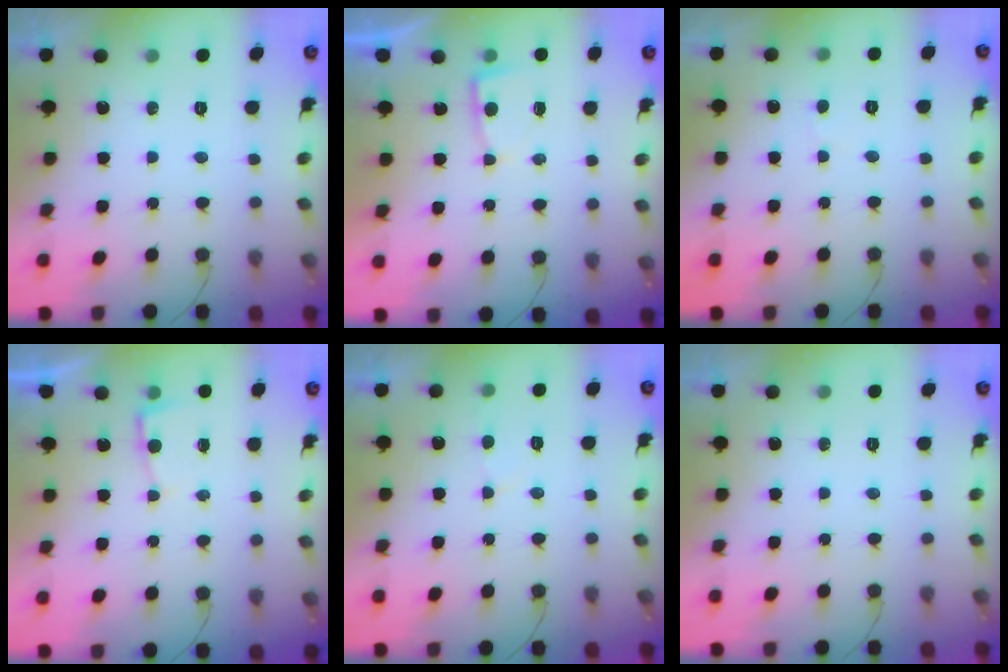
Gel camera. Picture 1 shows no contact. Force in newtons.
{"total": 3.4, "press": 3.4, "slide": 0.3}
{"total": 2.2, "press": 2.2, "slide": 0.2}
{"total": 2.3, "press": 2.3, "slide": 0.3}
{"total": 3.7, "press": 3.7, "slide": 0.3}
{"total": 0.0}